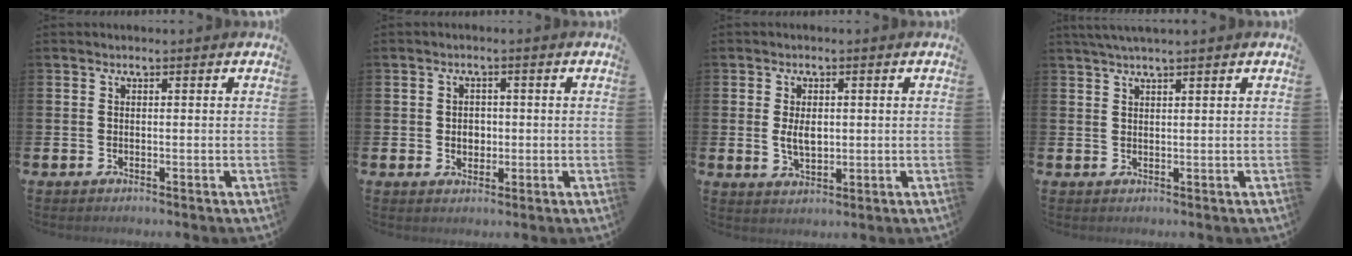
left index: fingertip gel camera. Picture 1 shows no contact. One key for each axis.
{"total": 2.2, "fx": 0.0, "fy": 2.0, "fz": 1.1, "tx": -0.004, "ty": 0.000, "tz": -0.009}
{"total": 3.4, "fx": 0.3, "fy": 2.0, "fz": 2.7, "tx": -0.041, "ty": 0.001, "tz": 0.001}
{"total": 2.0, "fx": 1.8, "fy": -0.3, "fz": 0.9, "tx": -0.024, "ty": 0.002, "tz": 0.035}